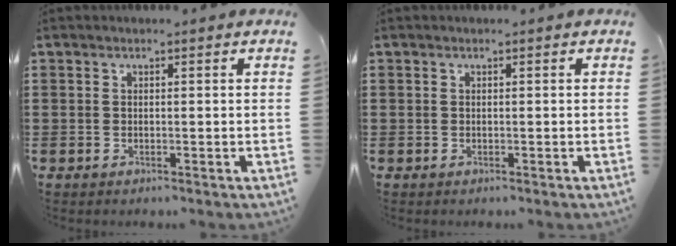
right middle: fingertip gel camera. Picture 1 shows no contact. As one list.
[{"total": 0.0}]